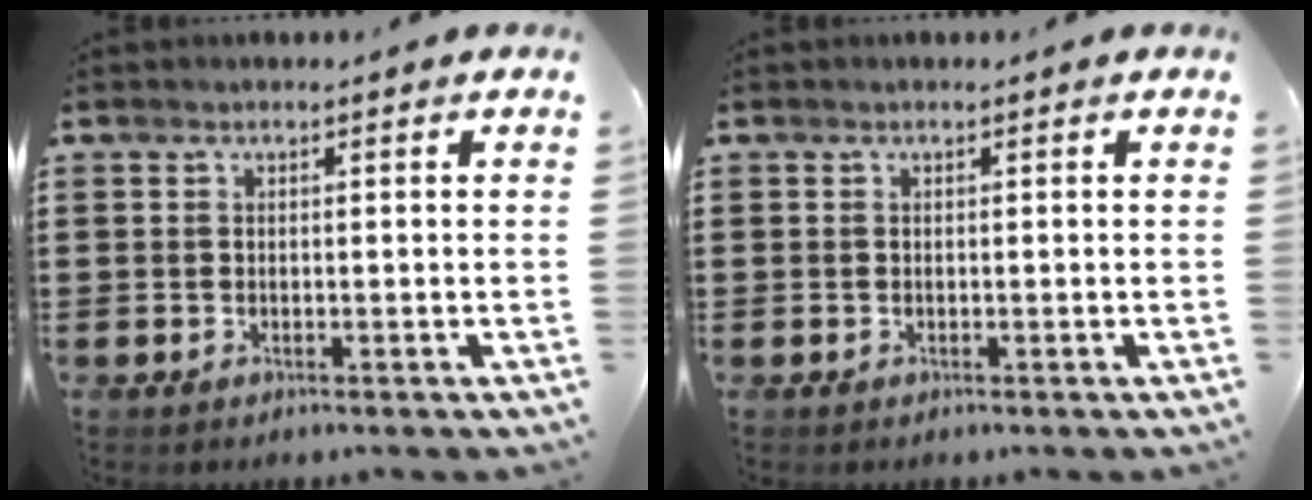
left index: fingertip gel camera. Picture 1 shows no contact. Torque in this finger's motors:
{"motor_torque": [0.00, 0.00, -0.02, -0.01]}